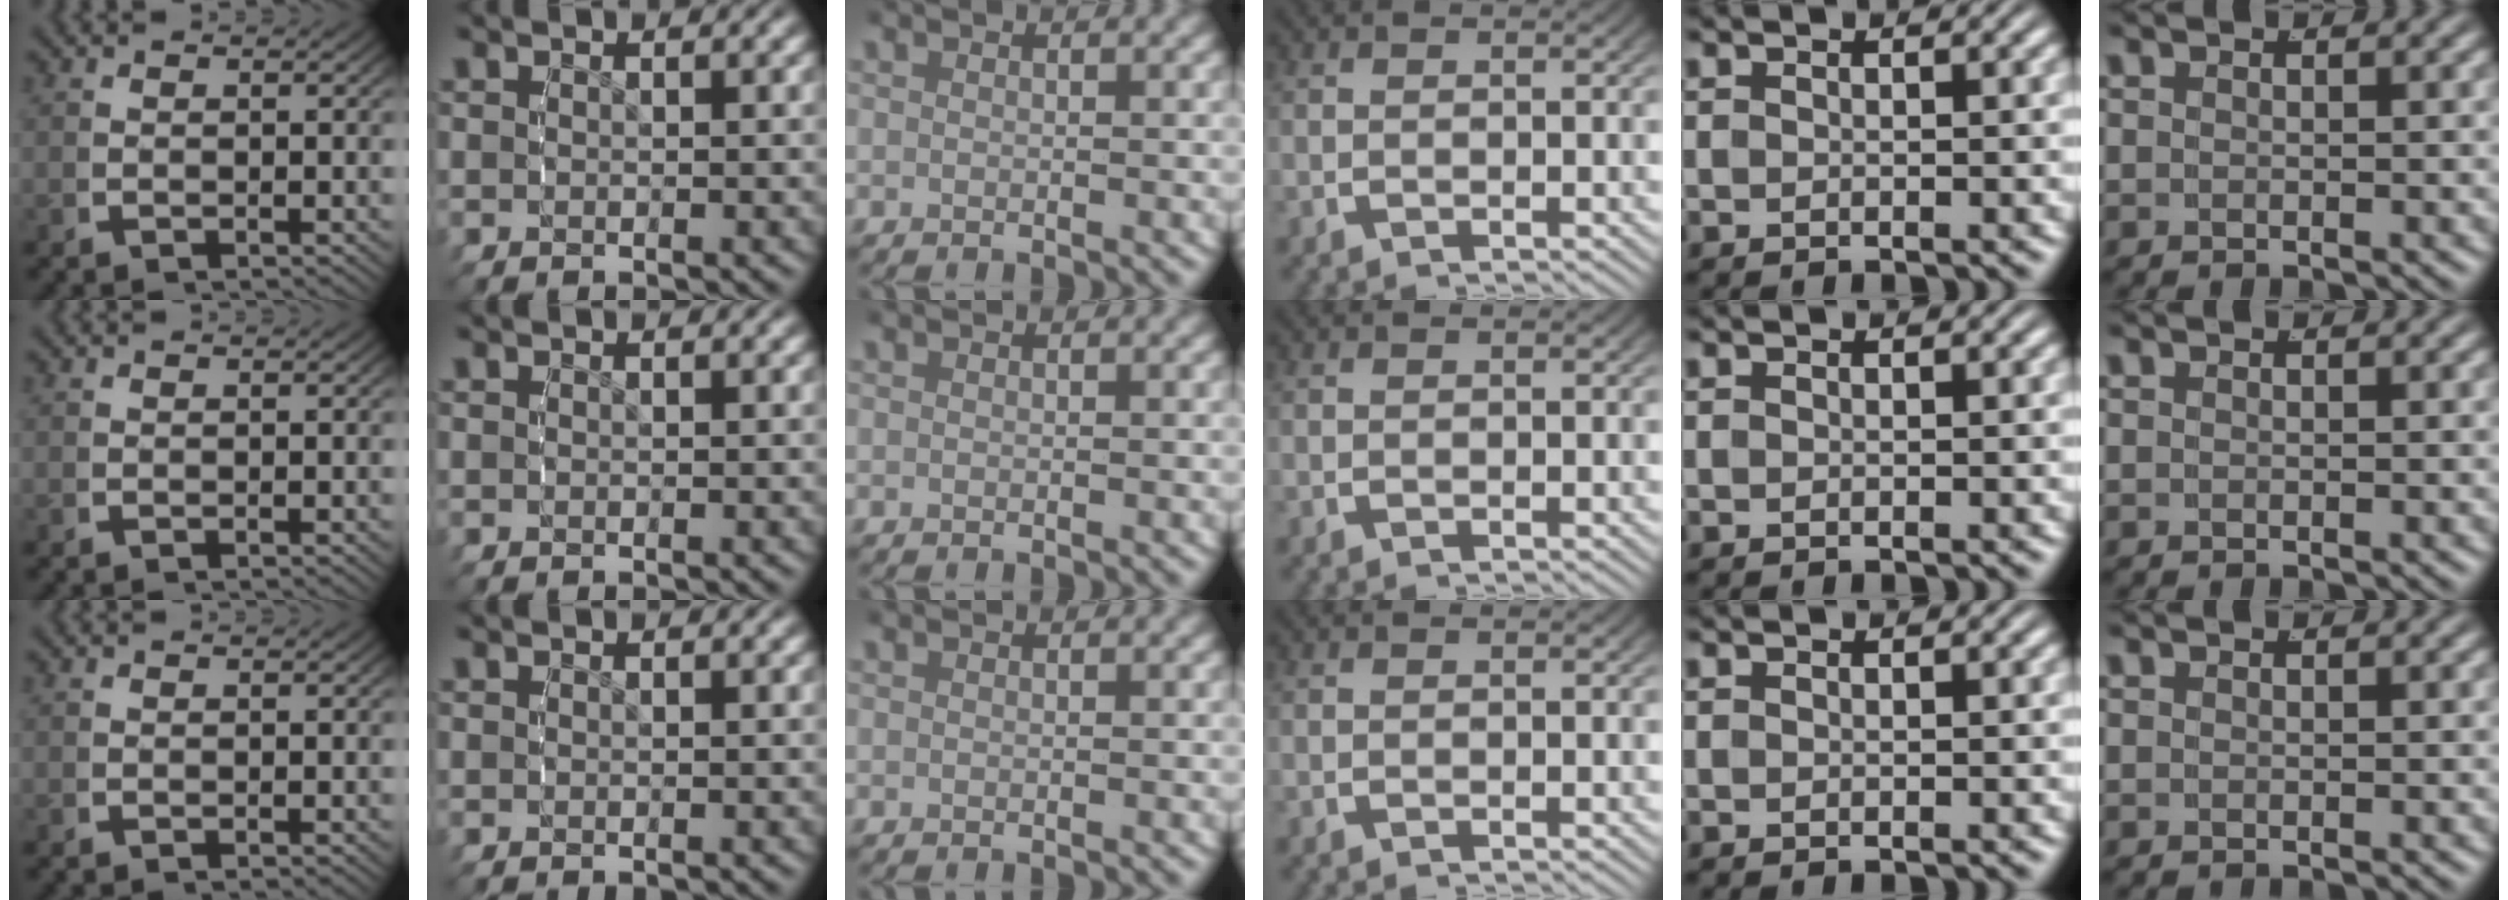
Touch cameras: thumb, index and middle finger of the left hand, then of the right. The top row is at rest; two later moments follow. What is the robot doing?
{"motion": "reach", "object": "bottle cap"}